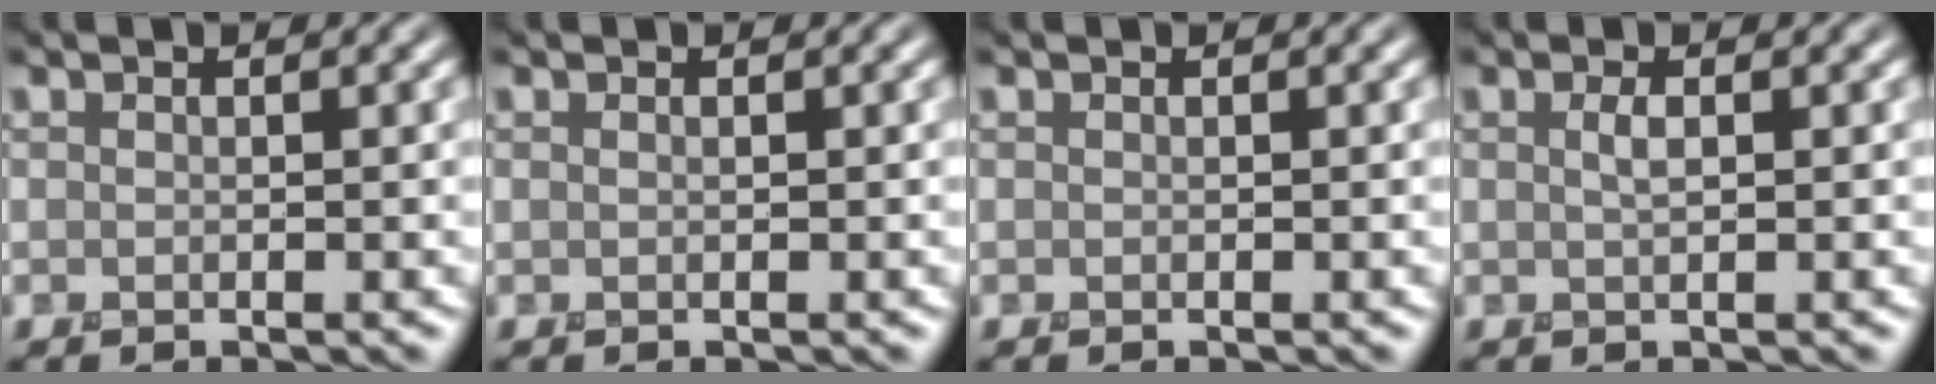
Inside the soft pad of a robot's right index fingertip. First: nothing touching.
{"total": 0.0}
{"total": 0.0}
{"total": 1.0, "force": [0.3, 0.0, 0.9], "torque": [-0.023, 0.007, 0.004]}